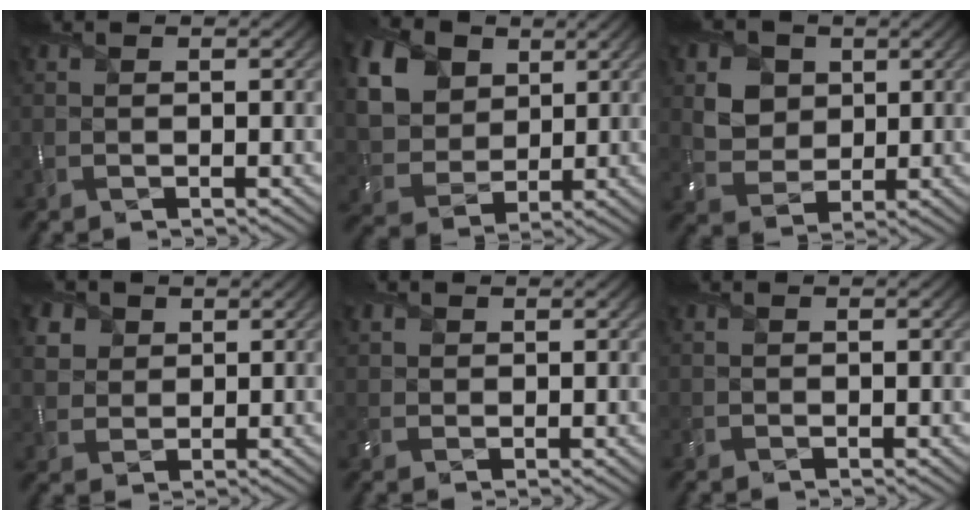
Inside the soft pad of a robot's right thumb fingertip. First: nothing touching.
{"total": 14.0, "force": [6.0, 10.4, 7.3], "torque": [-0.204, 0.019, 0.126]}
{"total": 5.7, "force": [2.1, 4.6, 2.5], "torque": [-0.079, -0.010, 0.032]}
{"total": 4.9, "force": [2.6, 3.7, 1.8], "torque": [-0.075, -0.001, 0.058]}
{"total": 2.0, "force": [1.0, 1.6, 0.5], "torque": [-0.021, 0.003, 0.019]}
{"total": 0.7, "force": [0.3, 0.5, 0.4], "torque": [-0.014, 0.002, 0.005]}